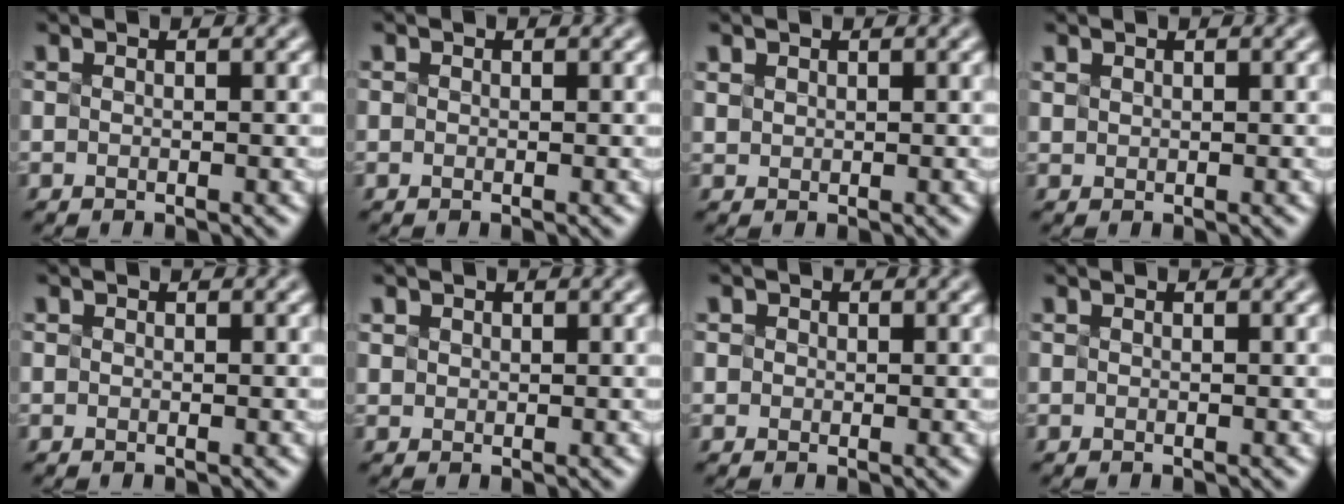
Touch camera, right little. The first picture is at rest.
{"total": 1.6, "force": [-0.5, -1.0, -1.2], "torque": [-0.002, -0.010, 0.015]}
{"total": 2.0, "force": [-0.1, -1.2, -1.5], "torque": [-0.004, -0.009, 0.035]}
{"total": 1.6, "force": [0.0, -1.0, -1.3], "torque": [-0.005, -0.012, 0.032]}
{"total": 1.2, "force": [-0.4, -0.8, -0.9], "torque": [0.001, -0.011, 0.012]}
{"total": 2.1, "force": [-0.4, -1.1, -1.7], "torque": [0.001, -0.009, 0.033]}
{"total": 2.3, "force": [-0.8, -1.1, -1.9], "torque": [0.010, -0.012, 0.018]}
{"total": 0.0}